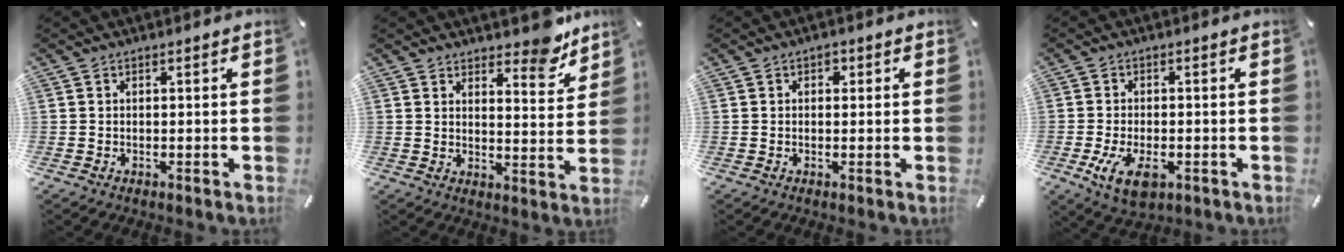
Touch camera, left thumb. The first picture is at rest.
{"total": 8.9, "force": [7.3, 3.9, 3.1], "torque": [-0.016, -0.060, 0.125]}
{"total": 1.1, "force": [0.3, 1.0, 0.4], "torque": [-0.002, 0.004, 0.002]}
{"total": 7.0, "force": [-2.4, 4.0, 5.2], "torque": [-0.113, -0.005, -0.045]}